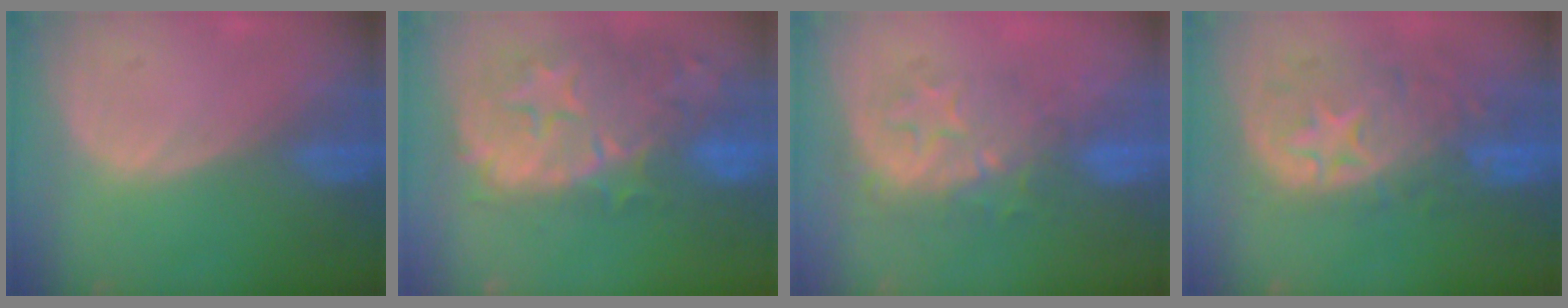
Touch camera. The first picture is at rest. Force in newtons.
{"total": 13.1, "press": 11.7, "slide": 6.0}
{"total": 8.4, "press": 7.5, "slide": 3.7}
{"total": 10.8, "press": 9.7, "slide": 4.8}